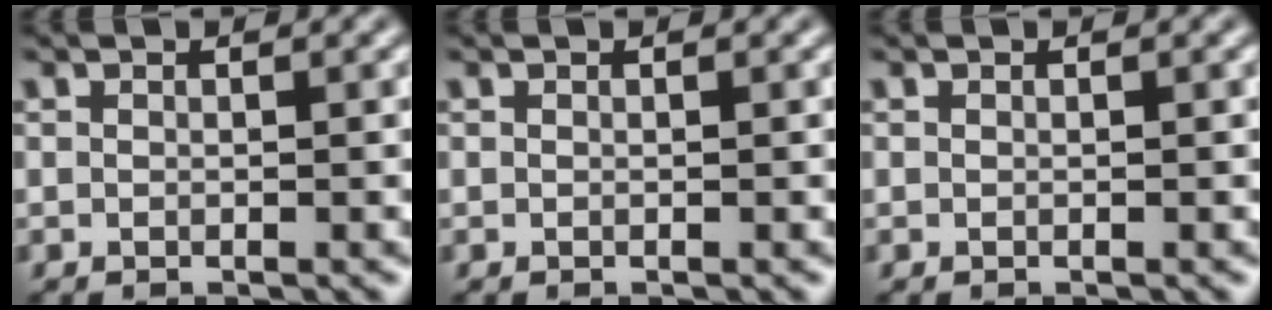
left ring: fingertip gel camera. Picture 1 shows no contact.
{"total": 0.0}
{"total": 0.0}